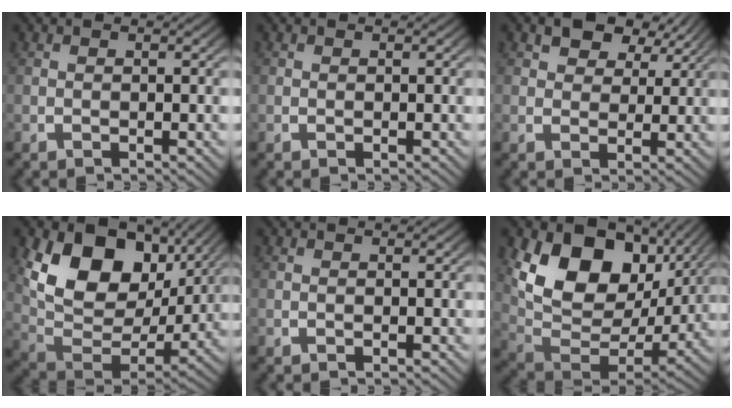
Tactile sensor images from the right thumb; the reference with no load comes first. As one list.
[{"total": 0.0}, {"total": 4.9, "force": [3.3, 2.6, 2.4], "torque": [-0.038, 0.004, 0.055]}, {"total": 12.8, "force": [3.0, 8.2, 9.3], "torque": [-0.195, -0.022, 0.055]}, {"total": 0.0}, {"total": 14.7, "force": [3.1, 9.7, 10.6], "torque": [-0.215, -0.025, 0.056]}]